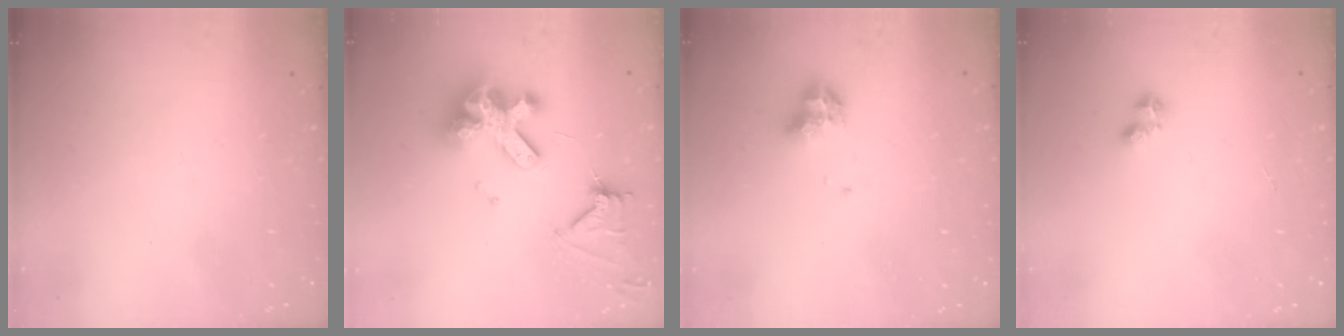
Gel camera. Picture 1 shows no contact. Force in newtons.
{"total": 15.7, "press": 15.6, "slide": 1.7}
{"total": 7.0, "press": 6.9, "slide": 1.0}
{"total": 2.2, "press": 2.1, "slide": 0.6}